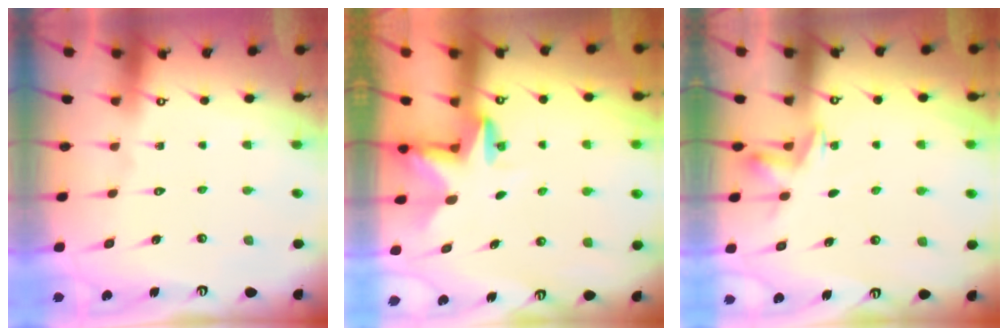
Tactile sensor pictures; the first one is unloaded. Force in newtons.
{"total": 2.8, "press": 2.8, "slide": 0.2}
{"total": 3.3, "press": 2.9, "slide": 1.6}